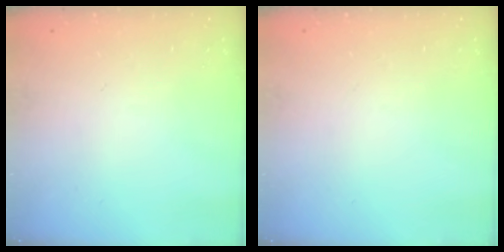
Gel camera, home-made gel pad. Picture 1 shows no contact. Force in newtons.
{"total": 0.0}